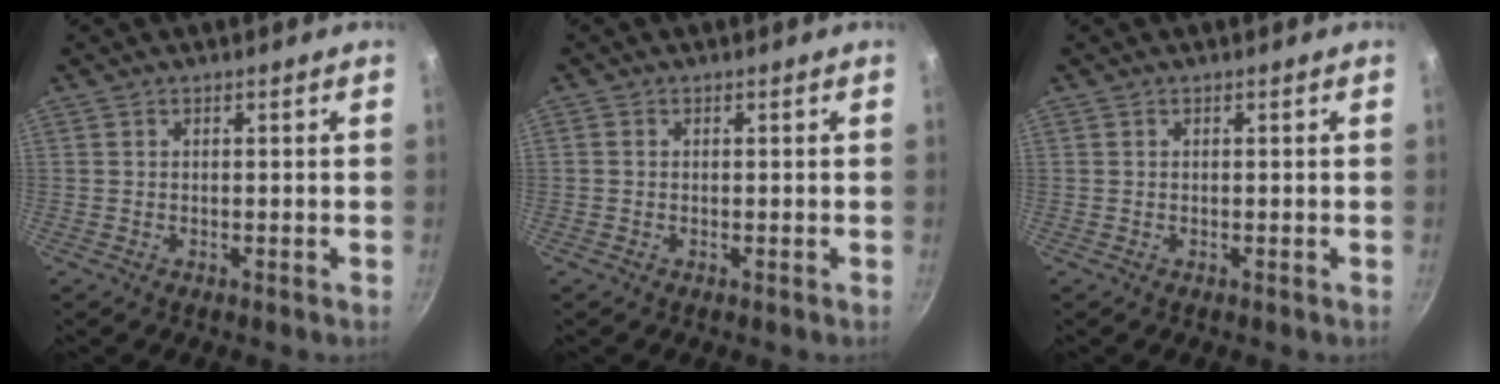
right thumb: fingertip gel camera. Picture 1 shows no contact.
{"total": 0.5, "force": [-0.1, 0.5, 0.2], "torque": [-0.001, 0.002, -0.004]}
{"total": 0.0}